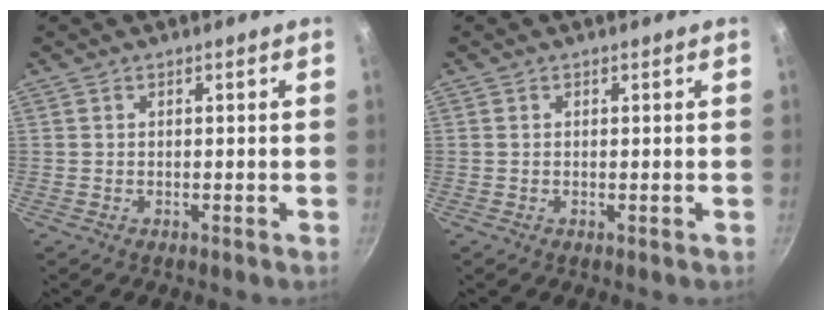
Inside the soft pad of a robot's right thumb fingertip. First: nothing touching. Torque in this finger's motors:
{"motor_torque": [-0.39, -0.45, 0.38, 0.02, 0.06]}